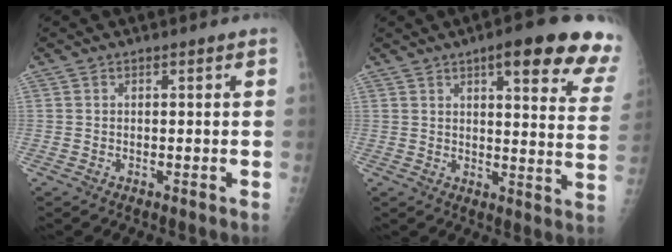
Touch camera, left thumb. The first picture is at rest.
{"total": 18.8, "force": [11.8, 4.1, 14.1], "torque": [-0.151, -0.037, 0.130]}